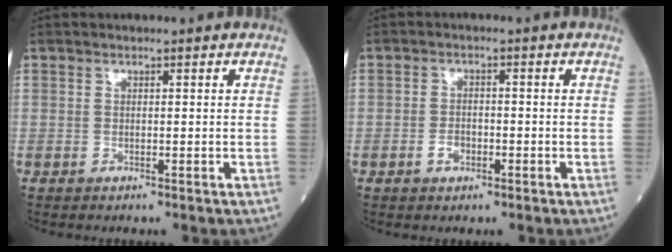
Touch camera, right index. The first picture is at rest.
{"total": 2.6, "force": [-1.1, 1.5, 1.8], "torque": [-0.033, 0.004, -0.017]}